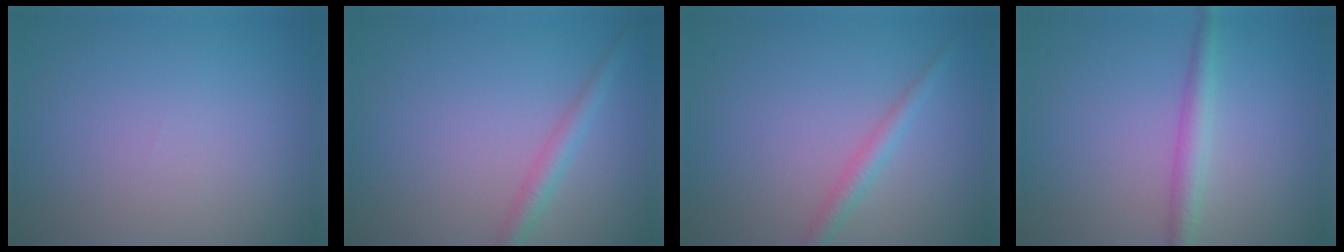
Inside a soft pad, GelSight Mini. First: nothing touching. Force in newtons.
{"total": 1.9, "press": 1.9, "slide": 0.0}
{"total": 1.8, "press": 1.8, "slide": 0.1}
{"total": 2.3, "press": 2.3, "slide": 0.1}